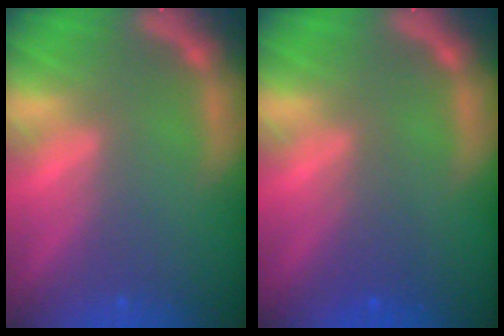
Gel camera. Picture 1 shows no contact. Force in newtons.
{"total": 2.0}